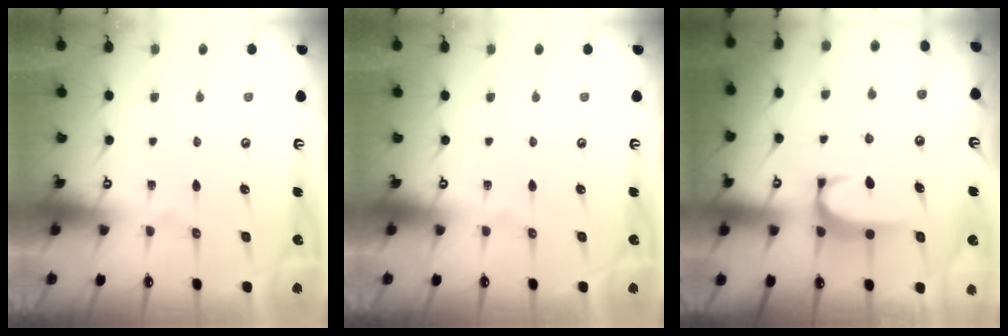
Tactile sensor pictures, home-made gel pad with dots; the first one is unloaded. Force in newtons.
{"total": 0.0}
{"total": 1.8, "press": 1.7, "slide": 0.5}